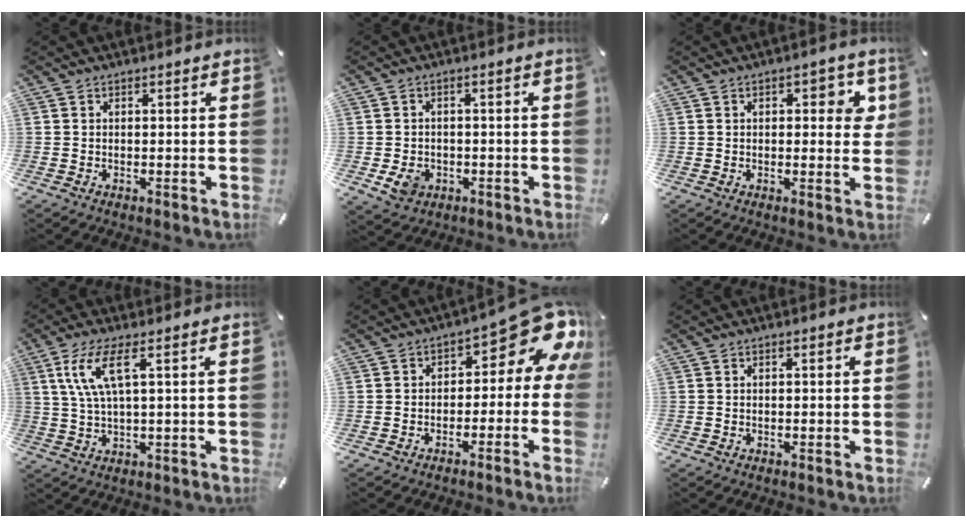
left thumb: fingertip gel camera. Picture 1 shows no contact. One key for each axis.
{"total": 5.0, "fx": -1.6, "fy": 4.2, "fz": 2.2, "tx": -0.039, "ty": -0.001, "tz": -0.032}
{"total": 5.1, "fx": 1.3, "fy": 2.5, "fz": 4.2, "tx": -0.056, "ty": -0.002, "tz": 0.013}
{"total": 8.7, "fx": 3.1, "fy": 2.0, "fz": 7.8, "tx": -0.166, "ty": 0.001, "tz": 0.052}
{"total": 10.9, "fx": 4.1, "fy": 5.7, "fz": 8.4, "tx": -0.097, "ty": -0.039, "tz": 0.066}
{"total": 0.0}